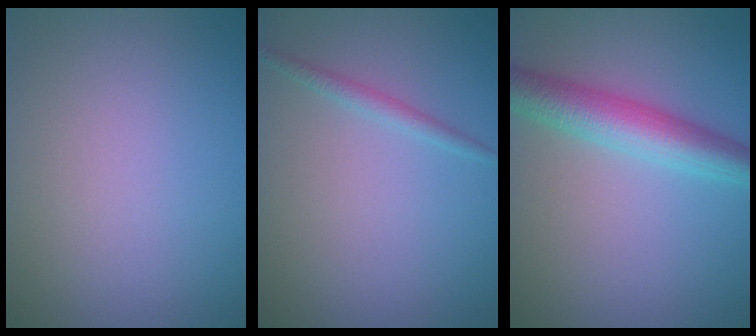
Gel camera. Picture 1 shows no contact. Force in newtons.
{"total": 1.2, "press": 1.2, "slide": 0.1}
{"total": 5.1, "press": 5.1, "slide": 0.1}